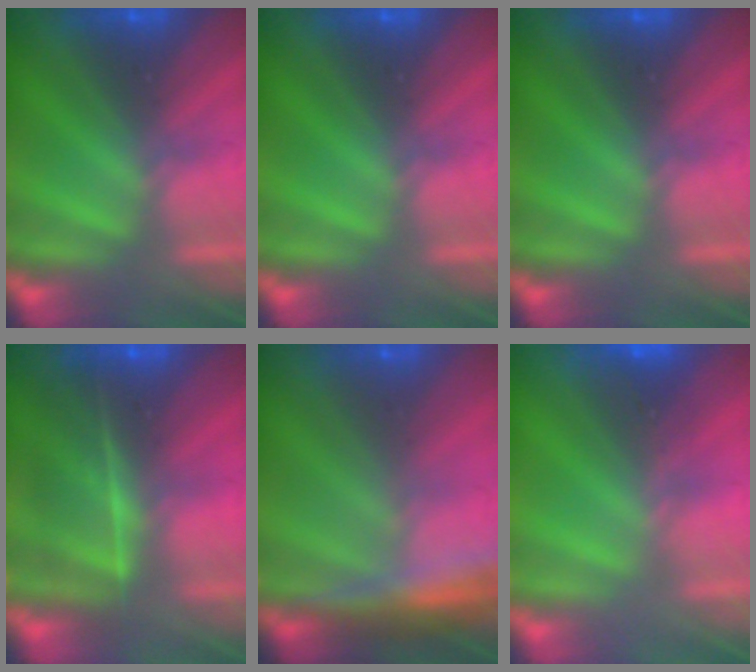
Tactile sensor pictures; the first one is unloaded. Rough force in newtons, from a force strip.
{"total": 0.0}
{"total": 0.0}
{"total": 7.5}
{"total": 5.9}
{"total": 1.6}